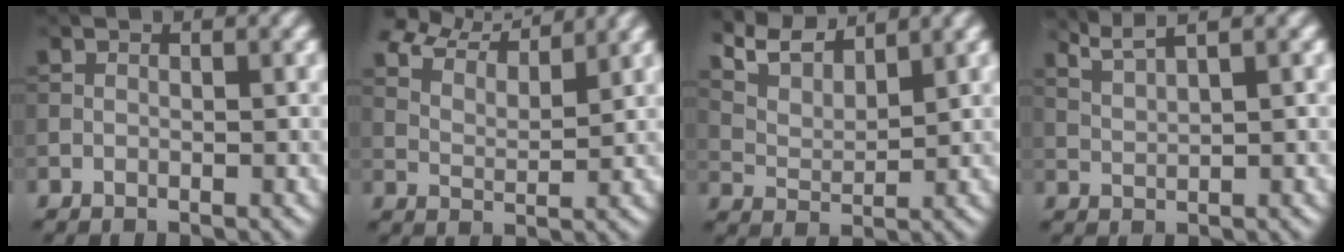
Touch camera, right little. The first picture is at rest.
{"total": 7.5, "force": [6.7, 1.5, 3.1], "torque": [-0.064, 0.009, 0.102]}
{"total": 4.9, "force": [4.3, 1.1, 2.0], "torque": [-0.048, 0.006, 0.080]}
{"total": 3.1, "force": [2.4, 0.5, 1.9], "torque": [-0.035, 0.009, 0.045]}